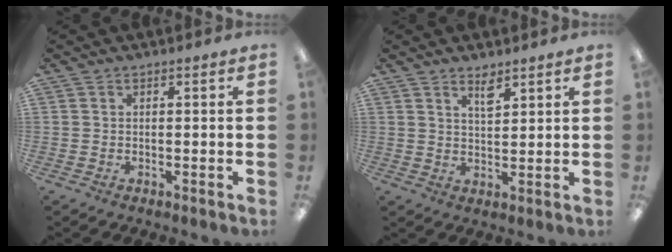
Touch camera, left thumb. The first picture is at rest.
{"total": 4.2, "force": [3.3, 1.3, 2.3], "torque": [-0.037, -0.013, 0.056]}